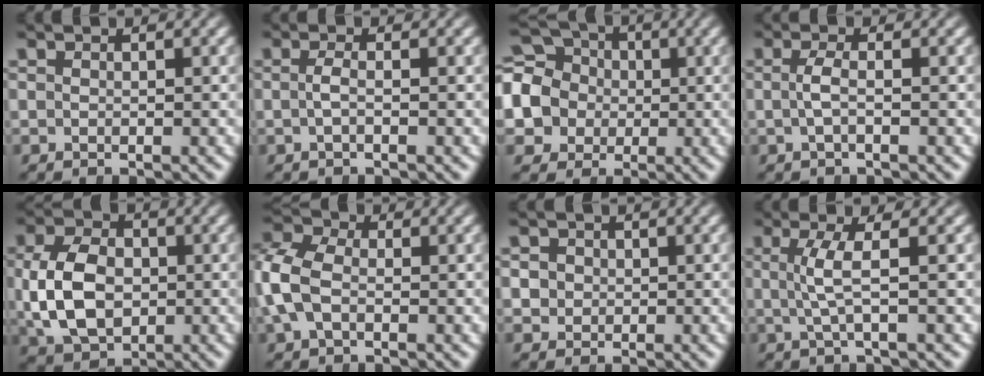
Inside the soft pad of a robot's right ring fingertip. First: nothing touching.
{"total": 1.3, "force": [-0.6, -0.1, 1.1], "torque": [-0.031, -0.003, -0.010]}
{"total": 12.4, "force": [0.0, 11.5, 4.7], "torque": [-0.129, -0.035, -0.002]}
{"total": 1.5, "force": [-0.5, 0.1, 1.5], "torque": [-0.035, -0.001, -0.008]}
{"total": 7.6, "force": [-0.6, 5.8, 4.8], "torque": [-0.108, -0.019, 0.006]}
{"total": 5.7, "force": [0.0, 4.8, 3.1], "torque": [-0.092, -0.005, -0.006]}
{"total": 3.2, "force": [0.1, 3.1, 0.8], "torque": [-0.027, -0.007, 0.004]}
{"total": 2.7, "force": [0.2, -0.1, 2.7], "torque": [-0.060, 0.002, 0.005]}